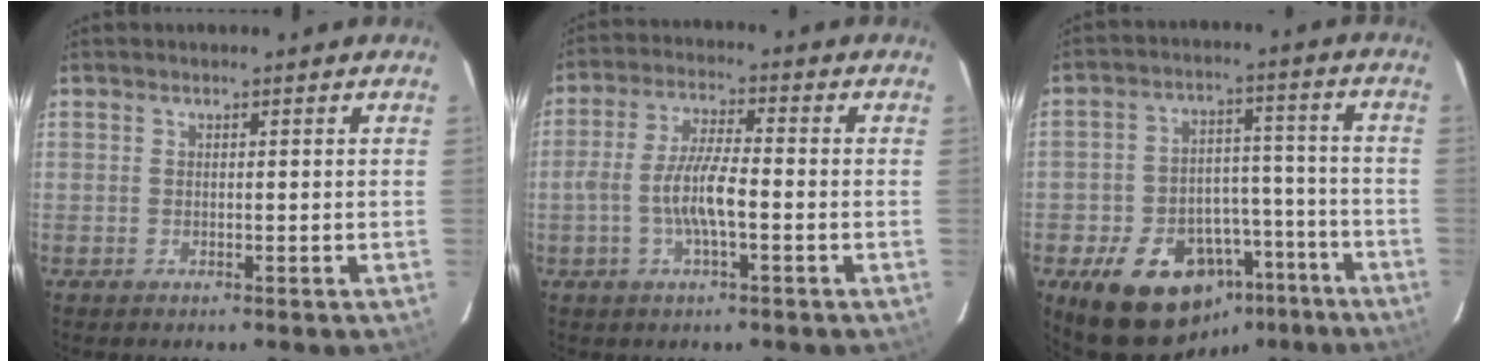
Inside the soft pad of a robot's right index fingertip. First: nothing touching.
{"total": 7.5, "force": [-2.0, 1.5, 7.0], "torque": [-0.141, 0.007, -0.037]}
{"total": 18.5, "force": [-11.2, 11.9, 8.7], "torque": [-0.175, 0.039, -0.136]}